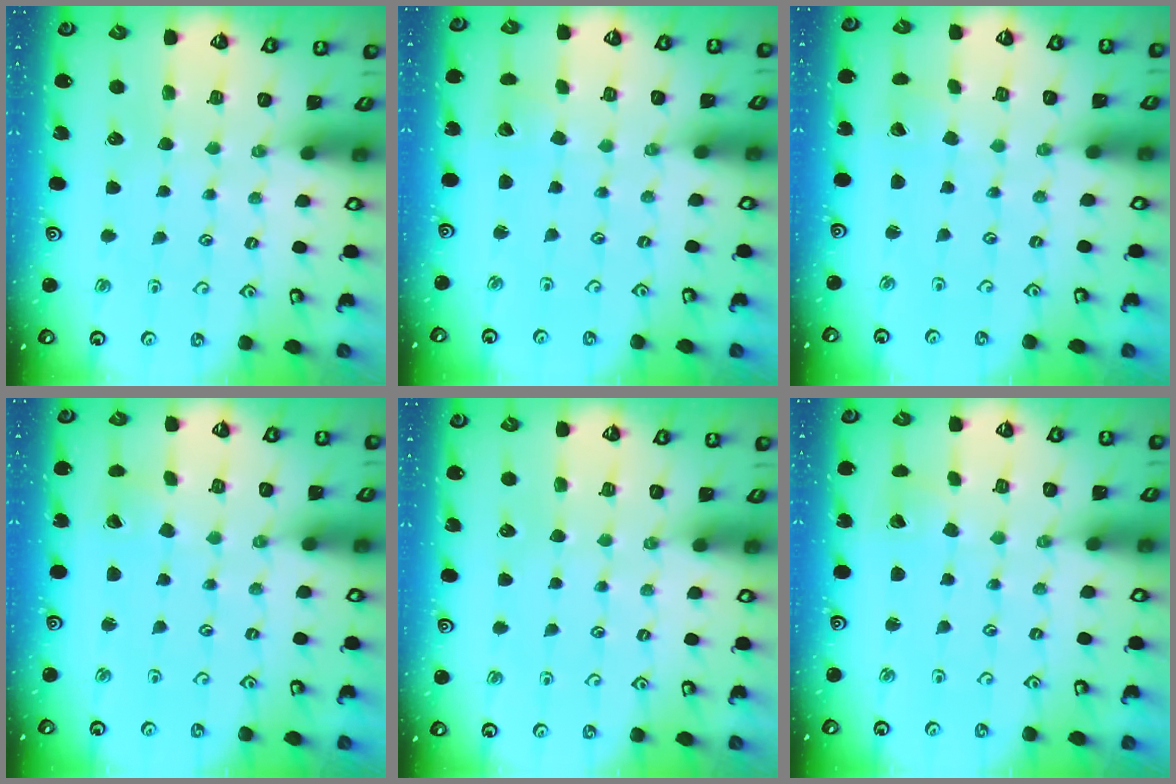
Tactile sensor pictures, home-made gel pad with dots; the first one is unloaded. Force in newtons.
{"total": 2.6, "press": 2.6, "slide": 0.1}
{"total": 1.0, "press": 1.0, "slide": 0.1}
{"total": 0.9, "press": 0.9, "slide": 0.1}
{"total": 0.0}
{"total": 2.0, "press": 2.0, "slide": 0.3}